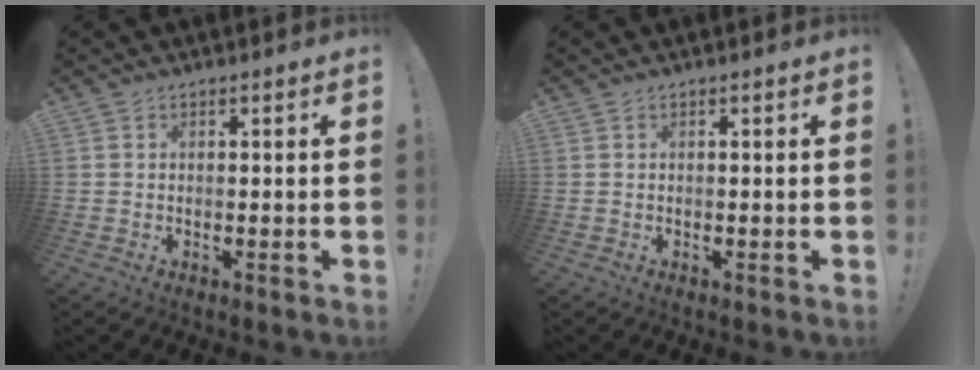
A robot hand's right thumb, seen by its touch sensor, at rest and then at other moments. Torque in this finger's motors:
{"motor_torque": [0.03, -0.06, 0.16, -0.05, -0.05]}